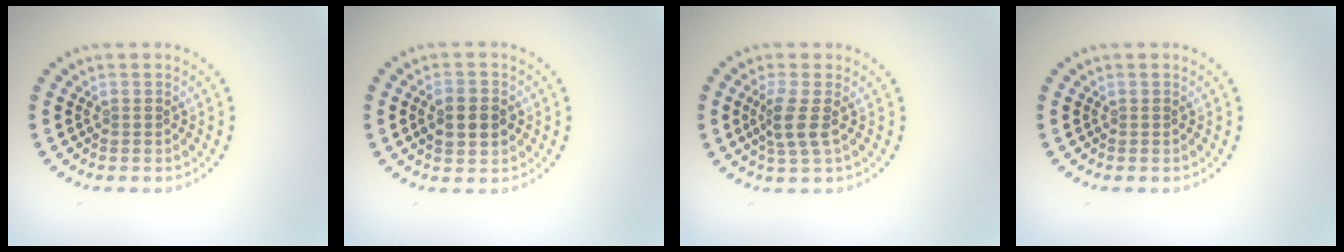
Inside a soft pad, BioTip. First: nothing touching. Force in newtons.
{"total": 3.2, "press": 3.2, "slide": 0.0}
{"total": 2.5, "press": 1.9, "slide": 1.6}
{"total": 0.0}